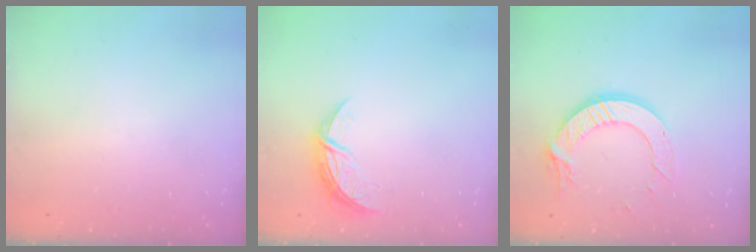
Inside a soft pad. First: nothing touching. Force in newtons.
{"total": 6.9, "press": 6.9, "slide": 0.5}
{"total": 12.7, "press": 12.6, "slide": 1.2}